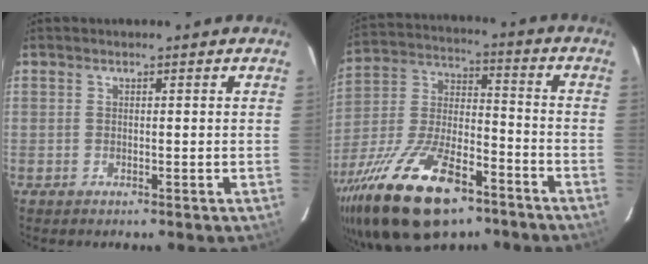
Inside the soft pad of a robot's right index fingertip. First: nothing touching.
{"total": 25.0, "force": [-15.5, 10.4, 16.7], "torque": [-0.337, -0.025, -0.263]}